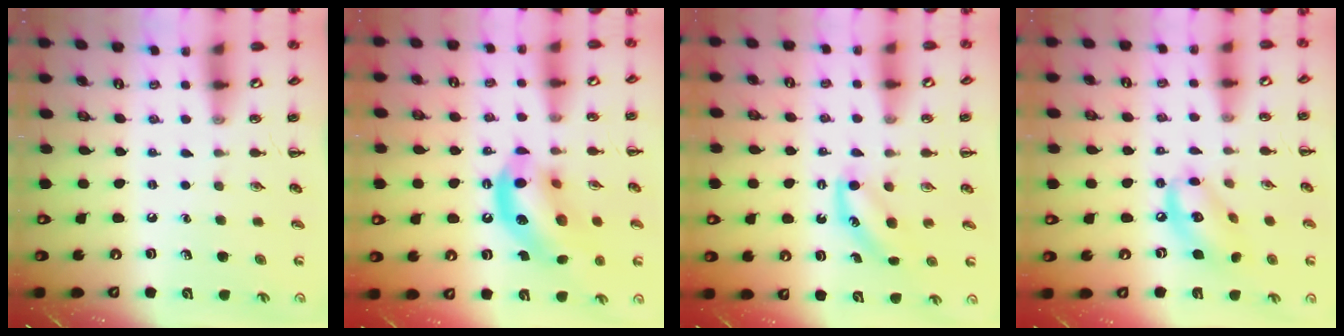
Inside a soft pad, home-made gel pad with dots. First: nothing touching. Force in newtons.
{"total": 15.6, "press": 15.4, "slide": 2.9}
{"total": 4.9, "press": 4.7, "slide": 1.3}
{"total": 10.6, "press": 10.4, "slide": 1.7}